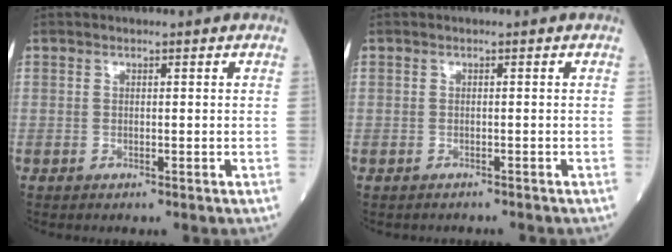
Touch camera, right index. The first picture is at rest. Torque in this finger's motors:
{"motor_torque": [-0.63, 0.13, -1.06, -0.21]}